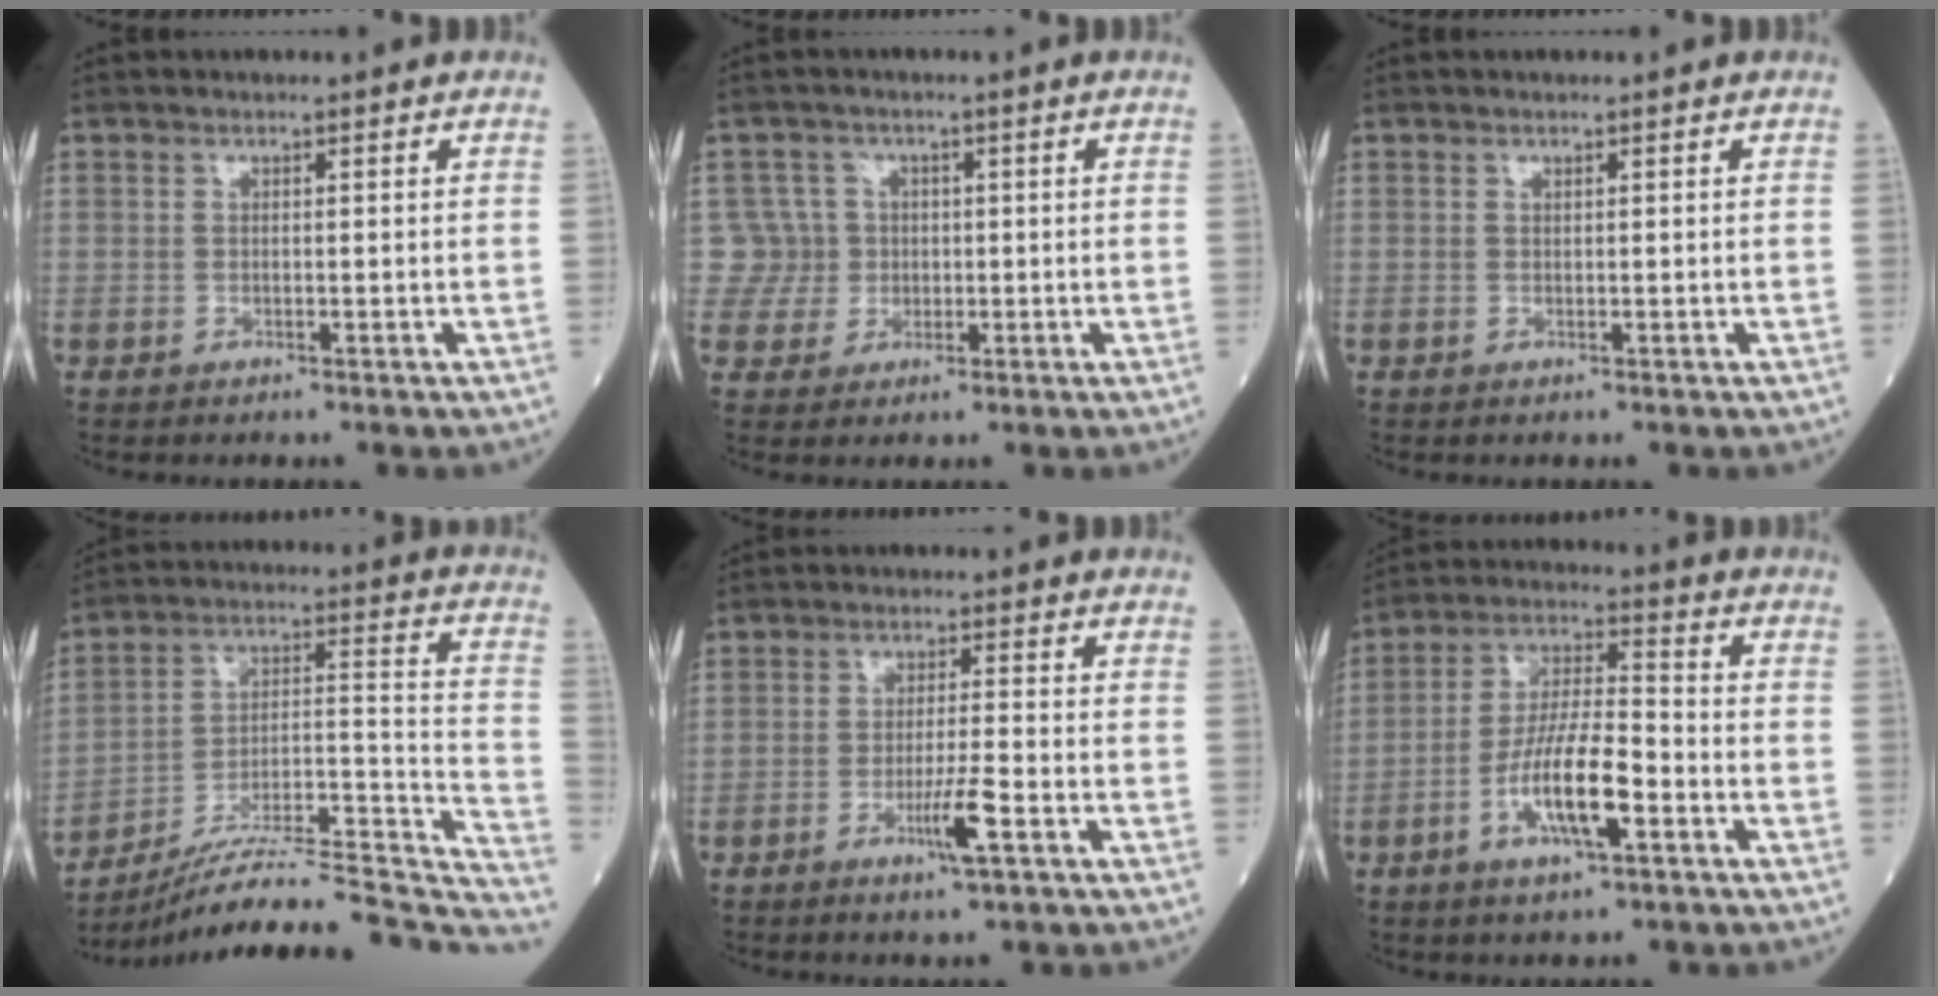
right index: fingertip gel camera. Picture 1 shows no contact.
{"total": 4.5, "force": [0.4, 4.4, -0.6], "torque": [0.028, 0.014, 0.010]}
{"total": 0.0}
{"total": 27.0, "force": [-25.1, 1.8, 9.7], "torque": [-0.092, 0.019, -0.364]}
{"total": 4.9, "force": [-2.2, -0.2, 4.3], "torque": [-0.081, -0.008, -0.040]}
{"total": 10.8, "force": [-4.1, 2.1, 9.8], "torque": [-0.190, 0.001, -0.074]}